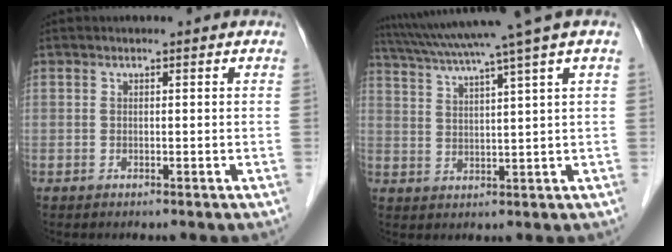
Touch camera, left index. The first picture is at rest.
{"total": 12.5, "force": [9.3, -2.1, 8.0], "torque": [-0.136, 0.012, 0.140]}